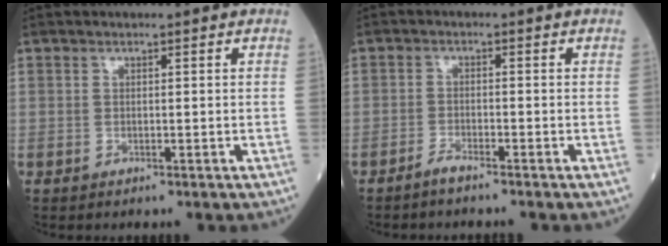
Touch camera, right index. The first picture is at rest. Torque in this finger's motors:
{"motor_torque": [-0.15, -0.33, -0.04, -0.01]}